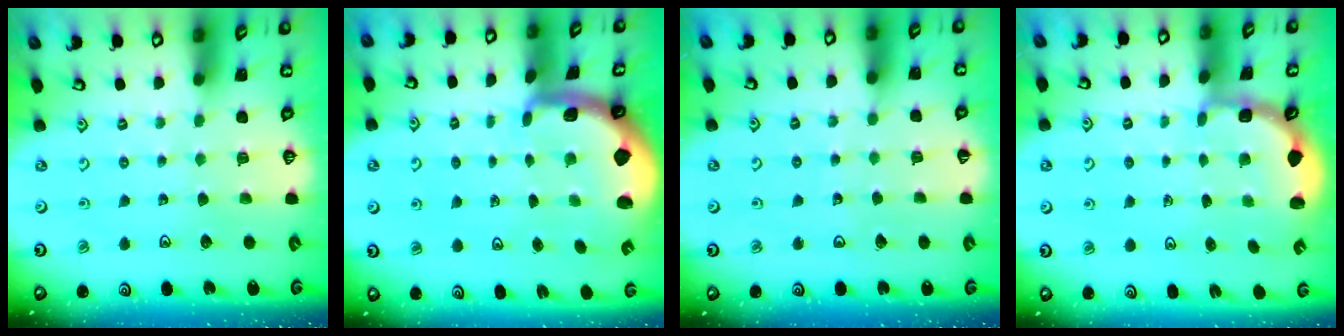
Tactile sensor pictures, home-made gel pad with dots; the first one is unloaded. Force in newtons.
{"total": 1.8, "press": 1.7, "slide": 0.4}
{"total": 2.9, "press": 2.9, "slide": 0.4}
{"total": 2.5, "press": 1.9, "slide": 1.6}